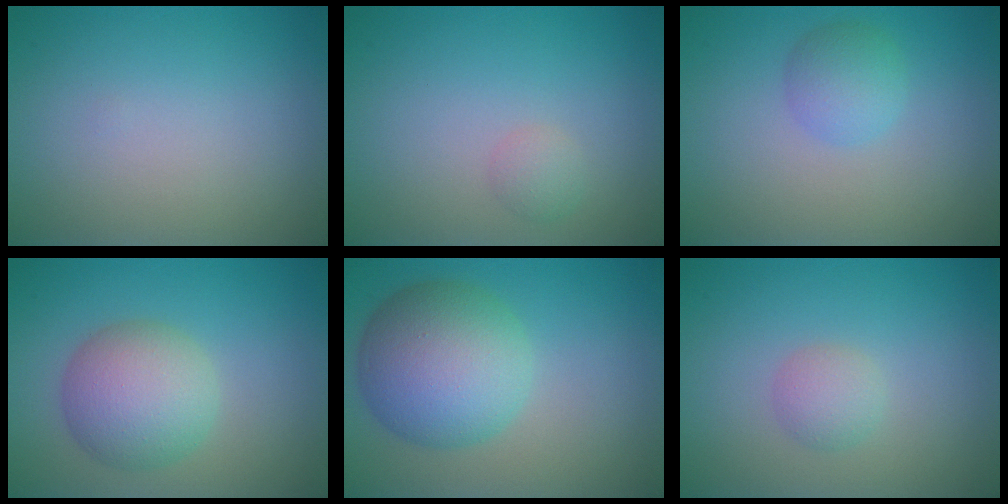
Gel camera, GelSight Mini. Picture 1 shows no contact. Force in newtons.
{"total": 1.1, "press": 1.1, "slide": 0.1}
{"total": 2.4, "press": 2.4, "slide": 0.1}
{"total": 5.5, "press": 5.5, "slide": 0.3}
{"total": 8.3, "press": 8.3, "slide": 0.1}
{"total": 1.7, "press": 1.7, "slide": 0.1}